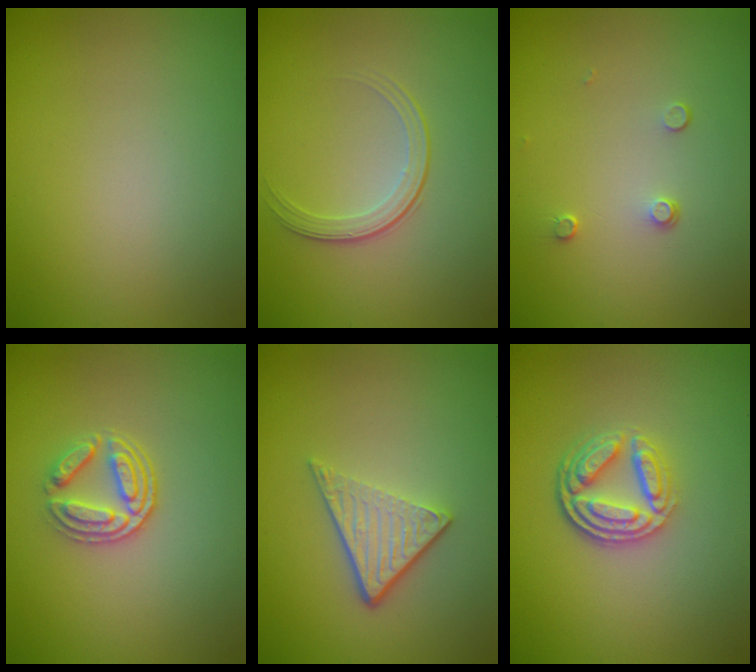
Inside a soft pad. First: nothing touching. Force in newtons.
{"total": 1.9, "press": 1.3, "slide": 1.5}
{"total": 0.9, "press": 0.6, "slide": 0.6}
{"total": 2.9, "press": 2.5, "slide": 1.6}
{"total": 3.7, "press": 2.6, "slide": 2.6}
{"total": 4.3, "press": 3.4, "slide": 2.7}